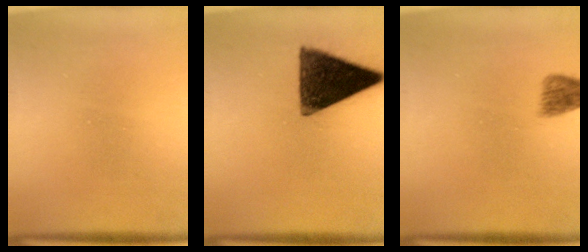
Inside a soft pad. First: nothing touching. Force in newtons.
{"total": 13.7}
{"total": 2.1}